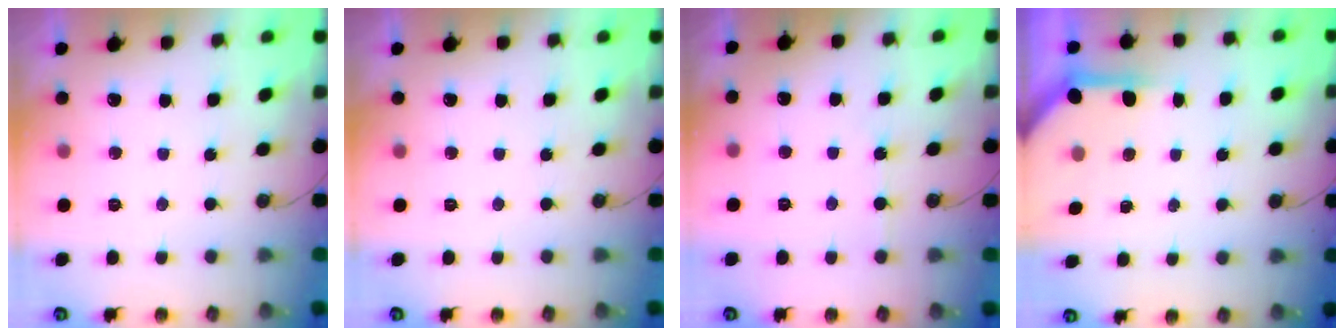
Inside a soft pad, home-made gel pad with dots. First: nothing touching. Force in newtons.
{"total": 0.0}
{"total": 2.1, "press": 2.0, "slide": 0.4}
{"total": 3.9, "press": 3.9, "slide": 0.3}